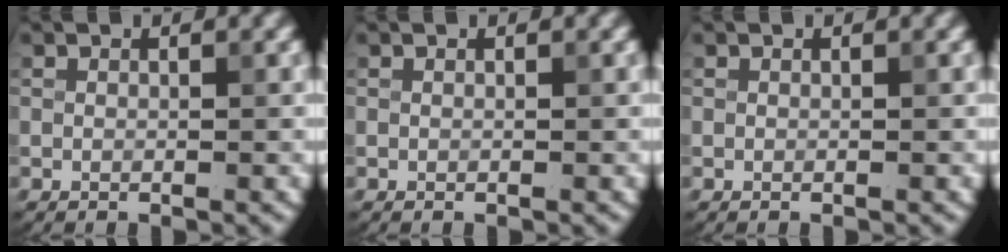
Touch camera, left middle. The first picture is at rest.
{"total": 0.0}
{"total": 0.0}